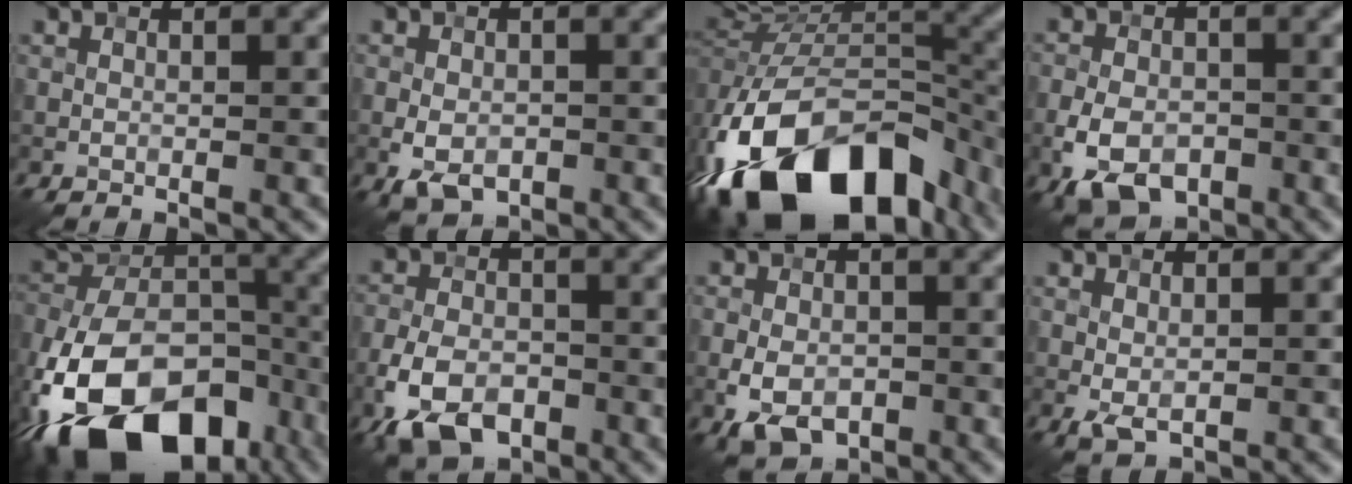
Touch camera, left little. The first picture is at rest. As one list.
[{"total": 3.5, "force": [-1.2, 2.3, 2.4], "torque": [-0.046, -0.007, -0.022]}, {"total": 16.9, "force": [-9.1, 9.5, 10.7], "torque": [-0.214, 0.003, -0.150]}, {"total": 6.4, "force": [-2.8, 4.0, 4.2], "torque": [-0.085, -0.010, -0.054]}, {"total": 19.0, "force": [-10.5, 10.8, 11.7], "torque": [-0.219, -0.030, -0.181]}, {"total": 7.0, "force": [-3.8, 3.9, 4.4], "torque": [-0.095, -0.007, -0.076]}, {"total": 4.9, "force": [-1.8, 3.1, 3.3], "torque": [-0.061, -0.009, -0.036]}, {"total": 1.6, "force": [-0.1, 0.9, 1.3], "torque": [-0.029, -0.003, 0.002]}]